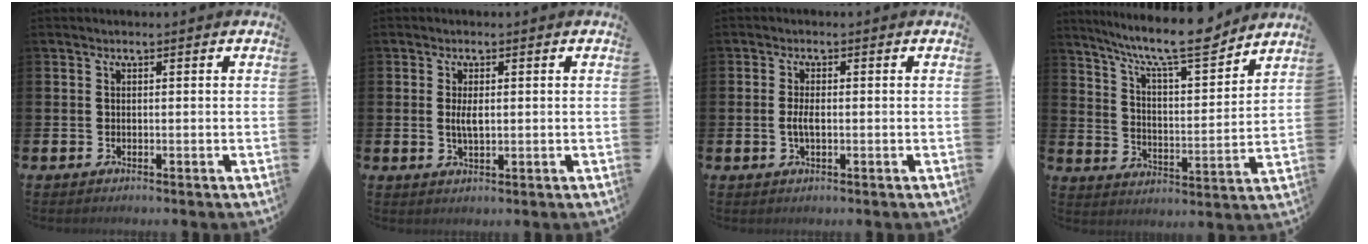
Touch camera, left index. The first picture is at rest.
{"total": 2.6, "force": [0.2, 1.1, 2.3], "torque": [-0.046, 0.004, 0.002]}
{"total": 2.3, "force": [-0.3, 0.9, 2.1], "torque": [-0.037, 0.000, -0.006]}
{"total": 11.1, "force": [9.6, 1.7, 5.3], "torque": [-0.115, -0.063, 0.162]}